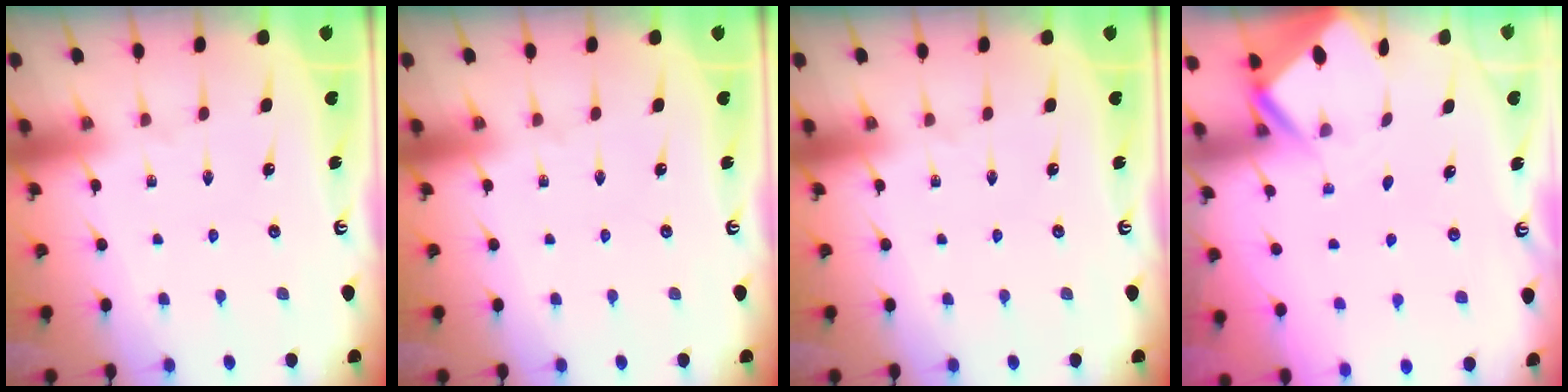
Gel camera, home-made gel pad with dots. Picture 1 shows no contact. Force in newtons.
{"total": 0.0}
{"total": 0.0}
{"total": 2.4, "press": 2.4, "slide": 0.1}